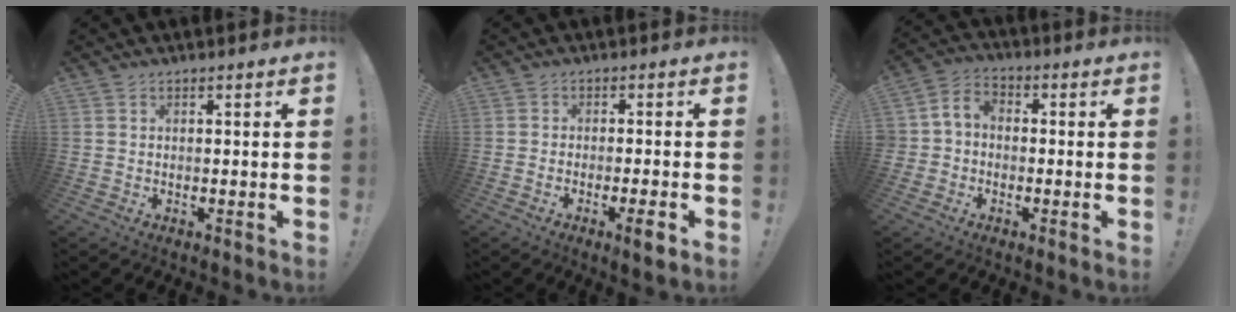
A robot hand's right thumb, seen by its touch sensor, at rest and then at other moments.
{"total": 4.4, "force": [-2.5, 0.2, 3.6], "torque": [-0.057, 0.007, -0.040]}
{"total": 5.4, "force": [-1.5, 4.6, 2.4], "torque": [-0.053, 0.023, -0.024]}